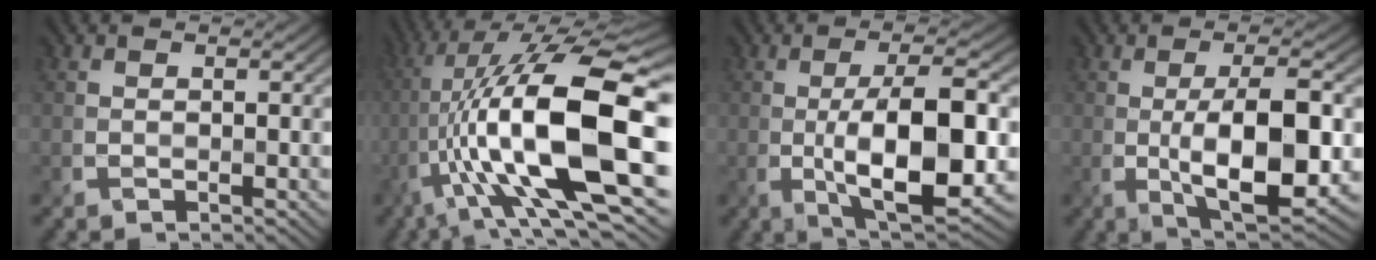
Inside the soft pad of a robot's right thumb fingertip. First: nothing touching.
{"total": 18.0, "force": [-1.9, 6.1, 16.8], "torque": [-0.316, 0.022, -0.031]}
{"total": 11.8, "force": [-1.5, 3.9, 11.0], "torque": [-0.180, -0.007, -0.018]}
{"total": 10.6, "force": [-1.2, 3.6, 9.9], "torque": [-0.162, -0.011, -0.010]}